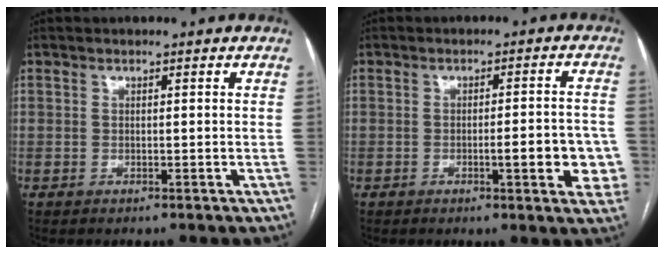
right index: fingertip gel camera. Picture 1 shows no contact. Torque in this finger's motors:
{"motor_torque": [0.98, -0.35, 0.59, 0.10]}